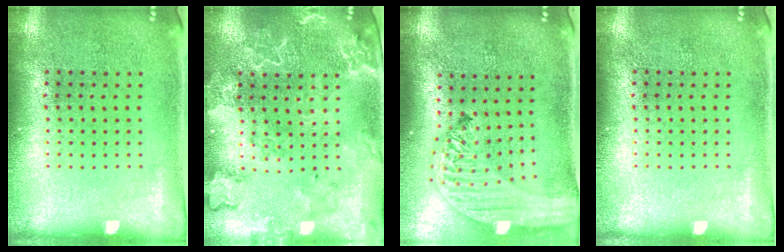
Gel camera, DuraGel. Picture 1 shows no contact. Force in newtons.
{"total": 2.7, "press": 2.5, "slide": 1.0}
{"total": 3.2, "press": 2.5, "slide": 1.9}
{"total": 0.0}